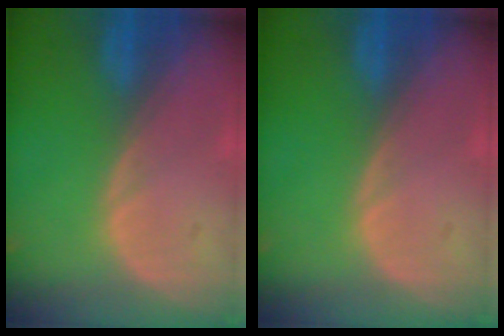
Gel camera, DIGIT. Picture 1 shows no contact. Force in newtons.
{"total": 0.0}